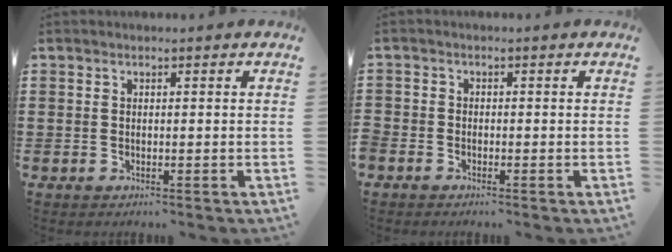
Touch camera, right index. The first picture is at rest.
{"total": 1.0, "force": [-0.9, 0.4, 0.0], "torque": [-0.002, -0.001, -0.019]}